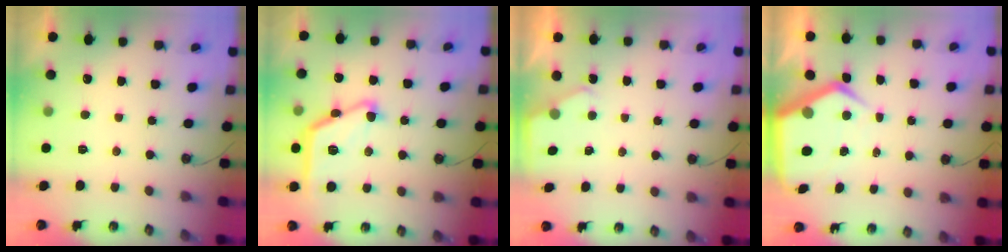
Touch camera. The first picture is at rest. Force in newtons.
{"total": 14.3, "press": 14.2, "slide": 0.5}
{"total": 1.8, "press": 1.7, "slide": 0.3}
{"total": 8.1, "press": 8.1, "slide": 0.7}